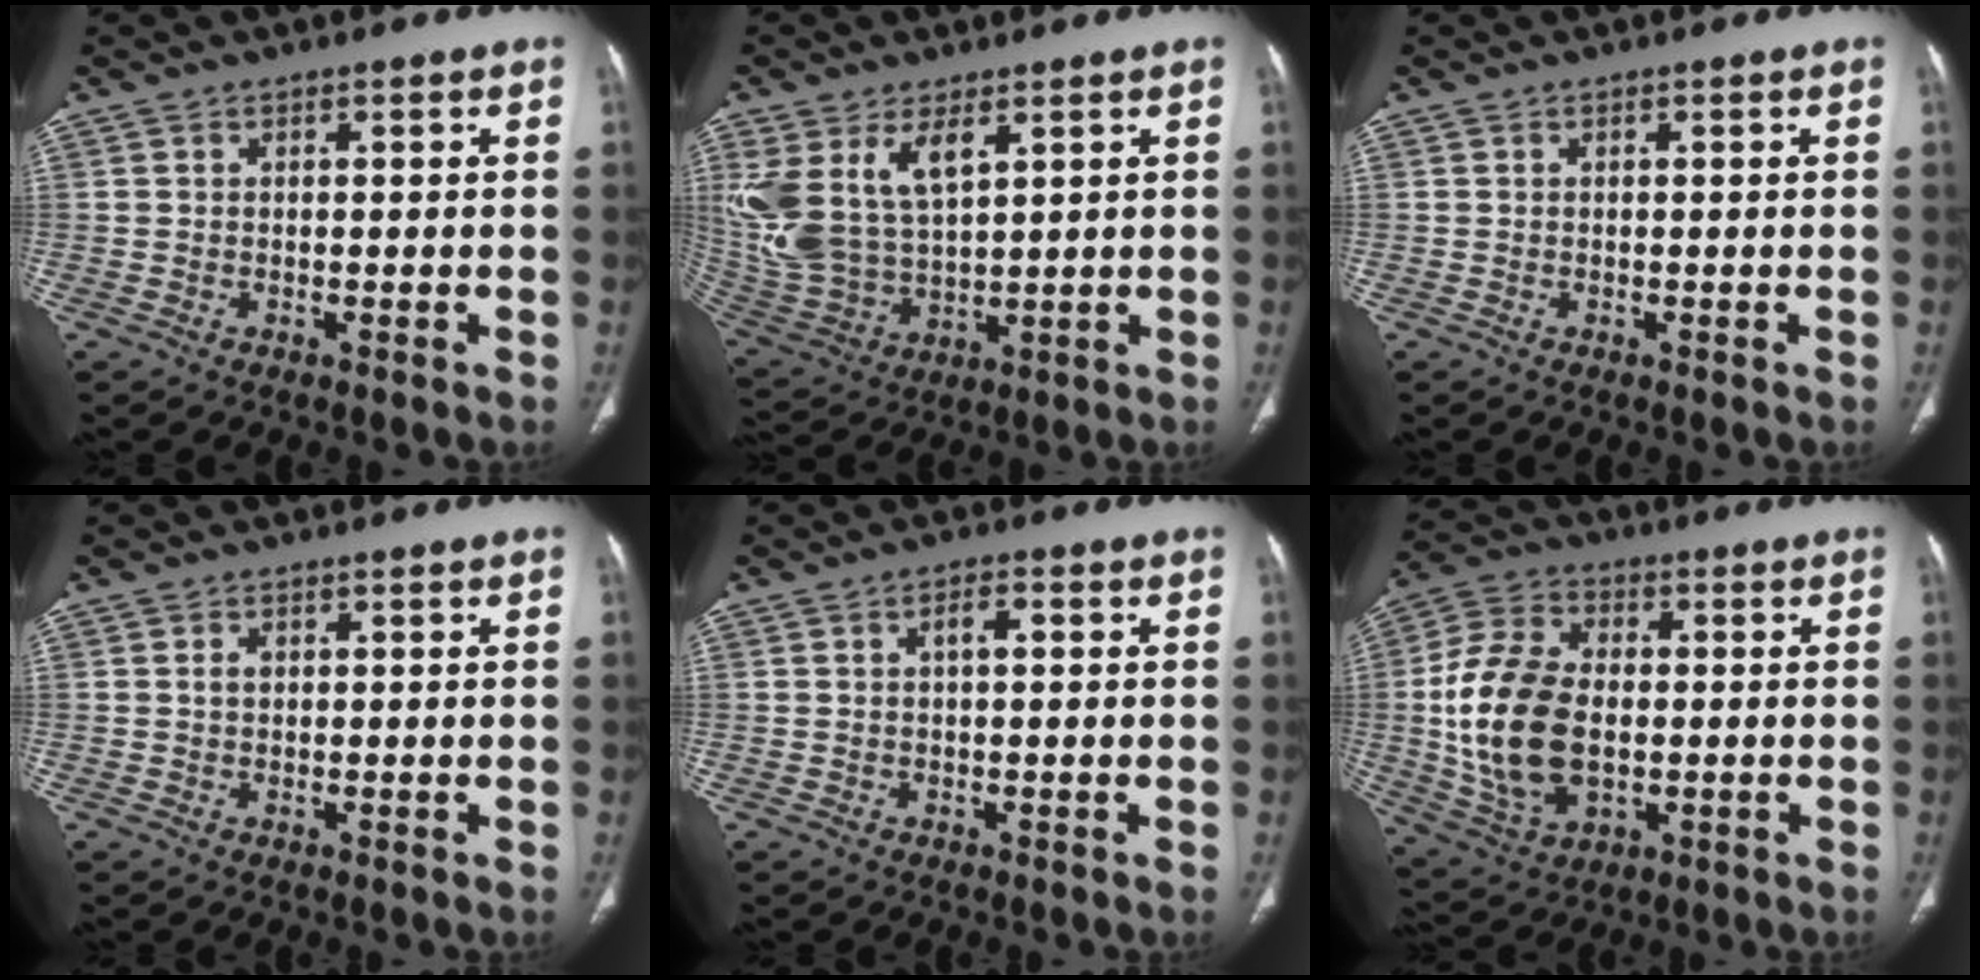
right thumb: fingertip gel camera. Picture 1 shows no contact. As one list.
[{"total": 14.9, "force": [6.2, 8.0, 10.9], "torque": [-0.230, -0.019, 0.140]}, {"total": 0.0}, {"total": 1.1, "force": [0.2, 0.8, 0.7], "torque": [-0.014, 0.003, 0.005]}, {"total": 2.3, "force": [0.4, 1.0, 2.1], "torque": [-0.035, 0.007, 0.005]}, {"total": 18.4, "force": [-0.8, 11.6, 14.3], "torque": [-0.275, 0.006, -0.005]}]